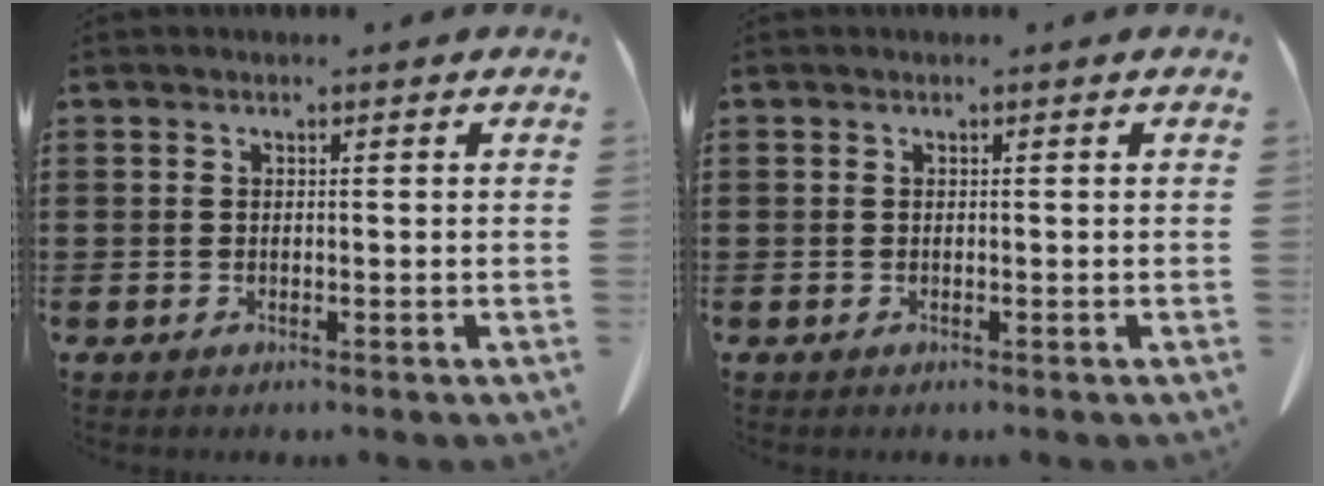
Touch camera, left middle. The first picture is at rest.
{"total": 0.0}